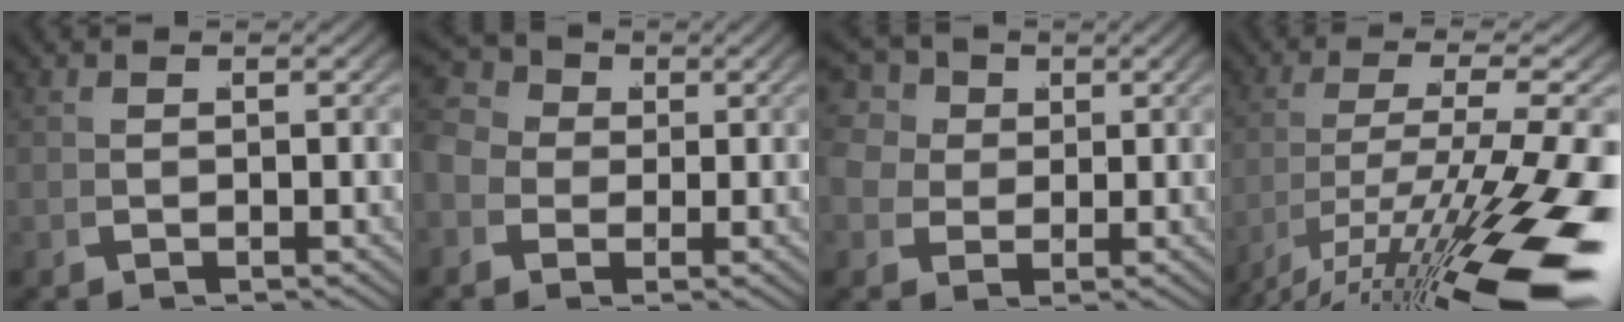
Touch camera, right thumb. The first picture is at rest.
{"total": 7.3, "force": [1.1, 6.0, 4.1], "torque": [-0.077, 0.004, 0.007]}
{"total": 8.9, "force": [2.3, 7.2, 4.6], "torque": [-0.097, -0.002, 0.034]}
{"total": 12.6, "force": [-4.4, 4.7, 10.8], "torque": [-0.186, -0.044, -0.036]}